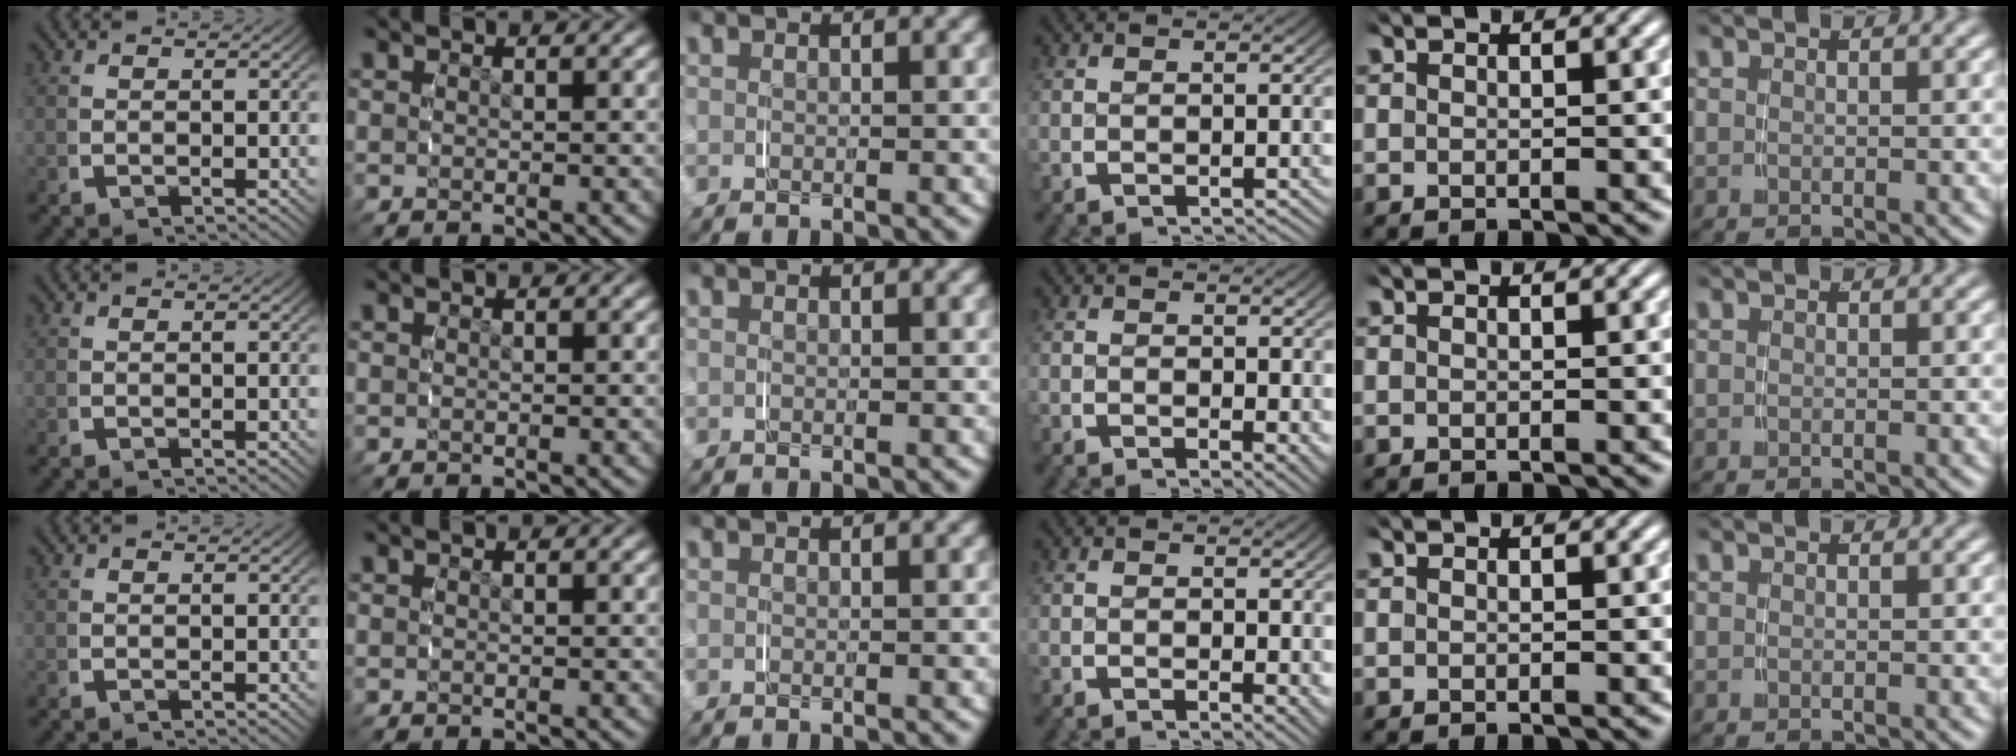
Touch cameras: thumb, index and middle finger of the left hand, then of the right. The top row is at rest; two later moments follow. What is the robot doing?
{"motion": "grasp_and_lifting", "object": "jewelry box"}